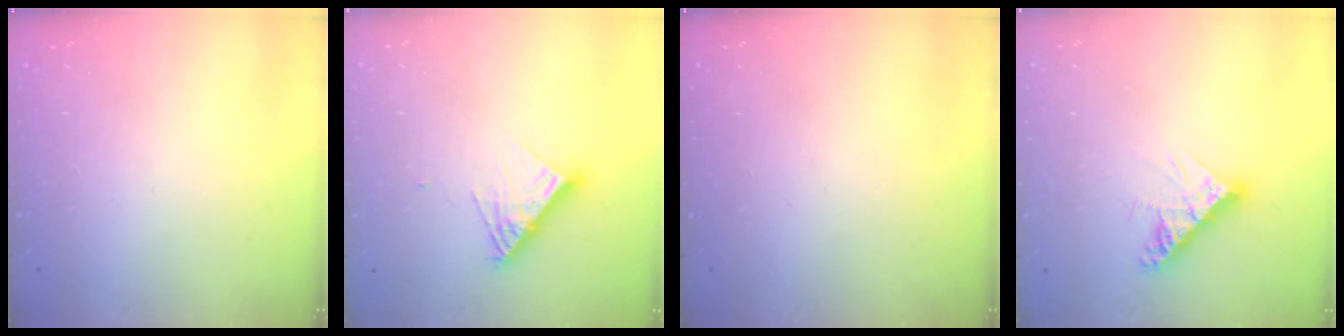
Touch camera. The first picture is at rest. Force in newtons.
{"total": 9.3, "press": 9.2, "slide": 0.8}
{"total": 0.0}
{"total": 9.6, "press": 9.6, "slide": 0.7}